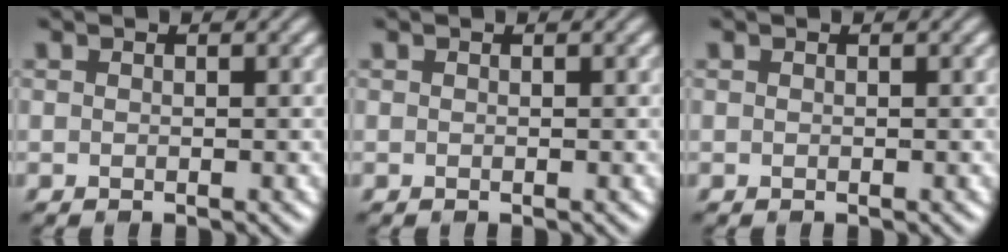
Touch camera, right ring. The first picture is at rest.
{"total": 0.0}
{"total": 0.0}